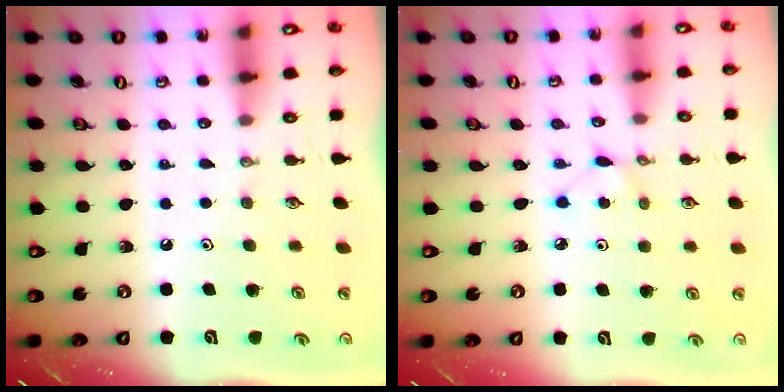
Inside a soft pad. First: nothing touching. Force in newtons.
{"total": 2.1, "press": 2.1, "slide": 0.3}